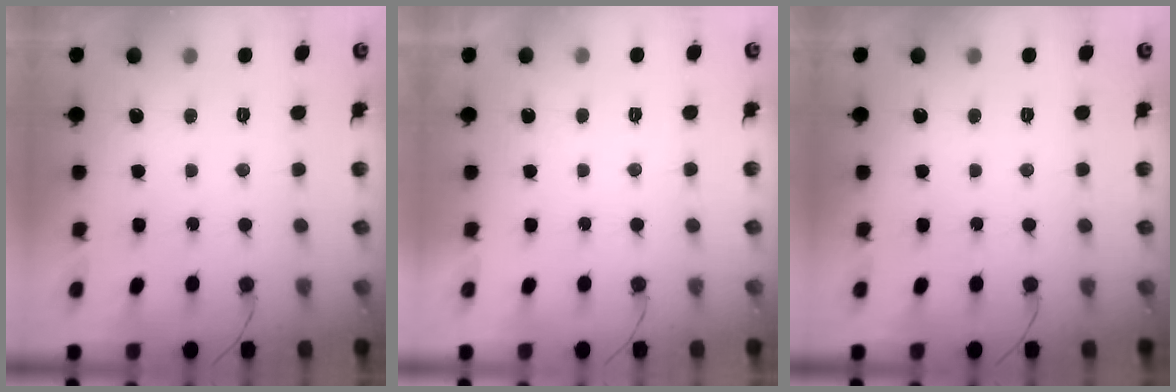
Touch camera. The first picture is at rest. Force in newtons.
{"total": 2.3, "press": 2.3, "slide": 0.4}
{"total": 0.0}